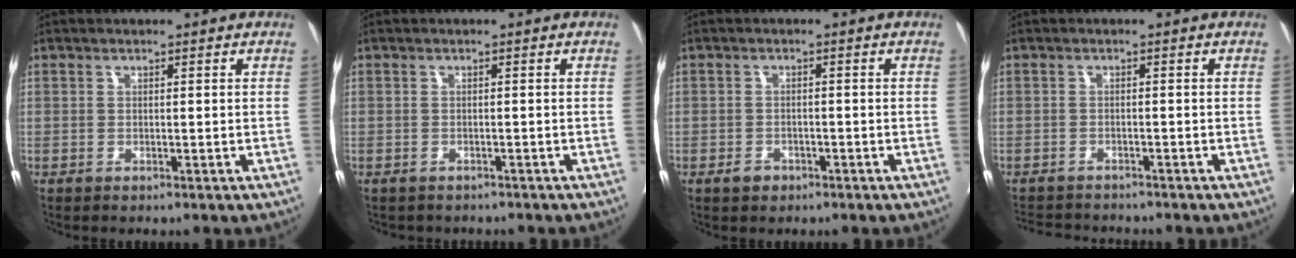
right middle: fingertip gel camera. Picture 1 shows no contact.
{"total": 3.2, "force": [-2.8, 1.3, 0.5], "torque": [-0.007, -0.002, -0.037]}
{"total": 2.0, "force": [-1.3, 1.3, 0.7], "torque": [-0.011, 0.004, -0.017]}
{"total": 5.2, "force": [-5.2, 0.3, 0.6], "torque": [-0.002, -0.007, -0.083]}